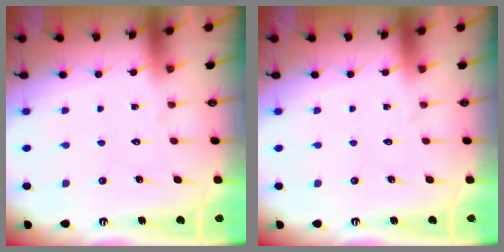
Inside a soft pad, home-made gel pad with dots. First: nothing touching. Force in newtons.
{"total": 0.0}